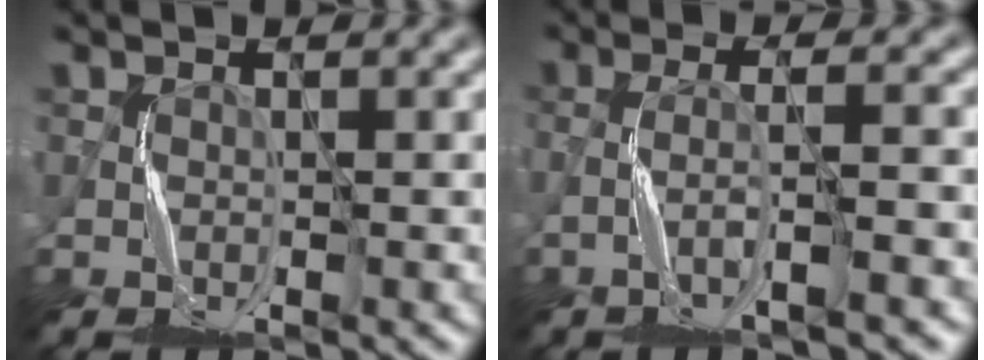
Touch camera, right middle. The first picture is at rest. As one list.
[{"total": 3.3, "force": [-1.8, 0.3, 2.7], "torque": [-0.043, 0.013, -0.045]}]